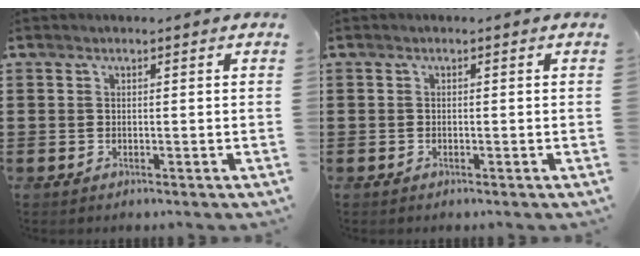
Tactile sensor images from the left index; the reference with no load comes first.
{"total": 0.6, "force": [-0.5, 0.2, 0.1], "torque": [-0.004, 0.000, -0.011]}